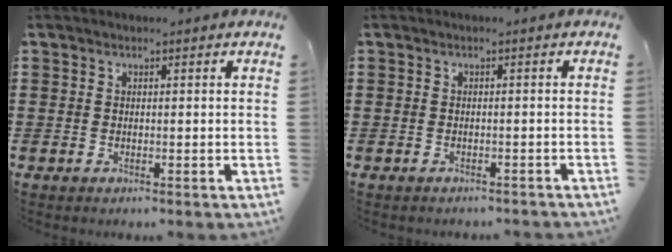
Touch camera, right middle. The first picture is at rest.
{"total": 0.7, "force": [-0.7, 0.0, 0.1], "torque": [-0.004, -0.003, -0.014]}